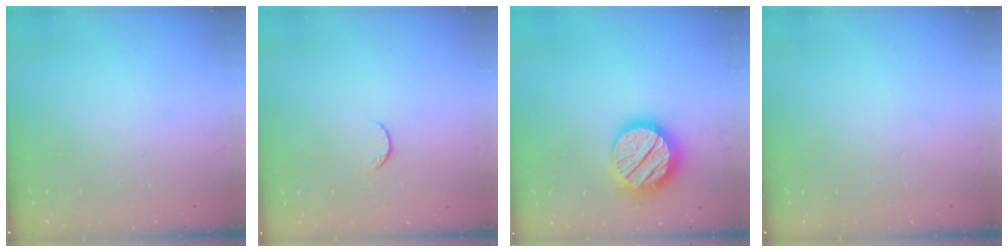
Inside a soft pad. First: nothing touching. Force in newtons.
{"total": 4.7, "press": 4.7, "slide": 0.4}
{"total": 18.0, "press": 17.9, "slide": 1.8}
{"total": 0.0}